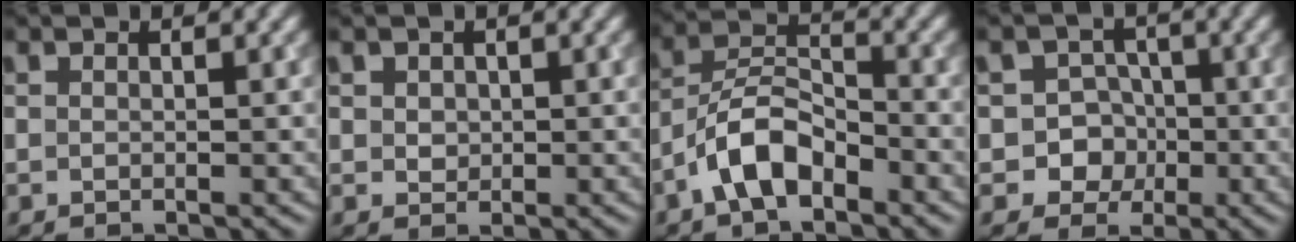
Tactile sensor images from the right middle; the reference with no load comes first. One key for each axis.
{"total": 1.1, "fx": 0.3, "fy": 1.0, "fz": 0.4, "tx": -0.007, "ty": 0.000, "tz": 0.008}
{"total": 5.0, "fx": -3.0, "fy": 2.2, "fz": 3.2, "tx": -0.054, "ty": 0.014, "tz": -0.064}
{"total": 5.4, "fx": -1.4, "fy": 5.0, "fz": 1.4, "tx": 0.002, "ty": 0.018, "tz": -0.043}